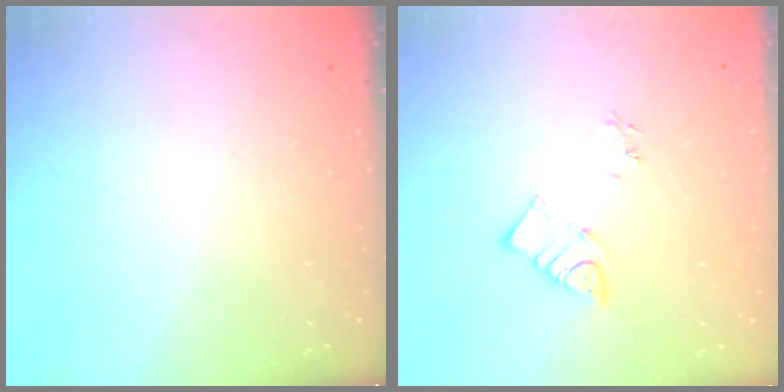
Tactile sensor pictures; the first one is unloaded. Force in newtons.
{"total": 6.0, "press": 6.0, "slide": 0.2}